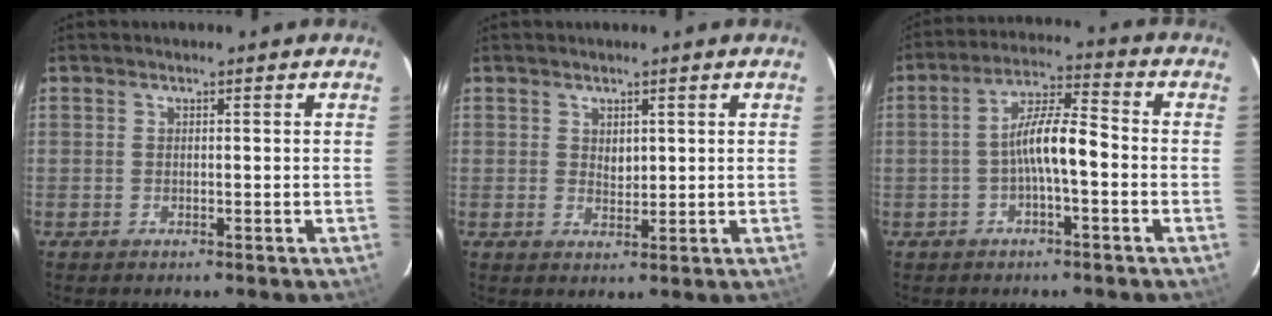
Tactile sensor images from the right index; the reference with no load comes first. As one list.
[{"total": 2.1, "force": [0.9, 1.5, 1.2], "torque": [-0.017, 0.001, 0.017]}, {"total": 7.5, "force": [-1.9, 1.5, 7.1], "torque": [-0.139, 0.018, -0.033]}]